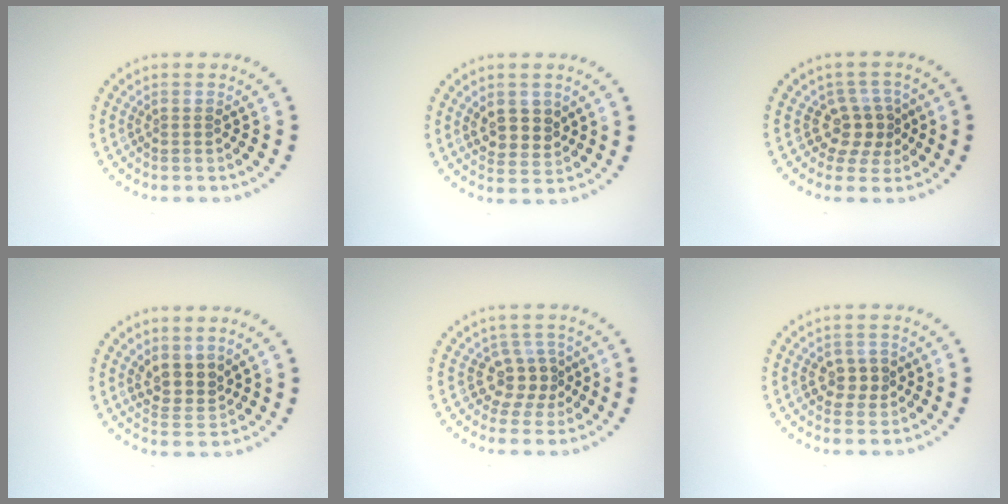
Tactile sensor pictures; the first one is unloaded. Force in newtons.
{"total": 2.9, "press": 2.7, "slide": 1.0}
{"total": 2.7, "press": 2.1, "slide": 1.6}
{"total": 2.8, "press": 2.2, "slide": 1.7}
{"total": 2.8, "press": 2.2, "slide": 1.7}
{"total": 2.2, "press": 2.2, "slide": 0.5}